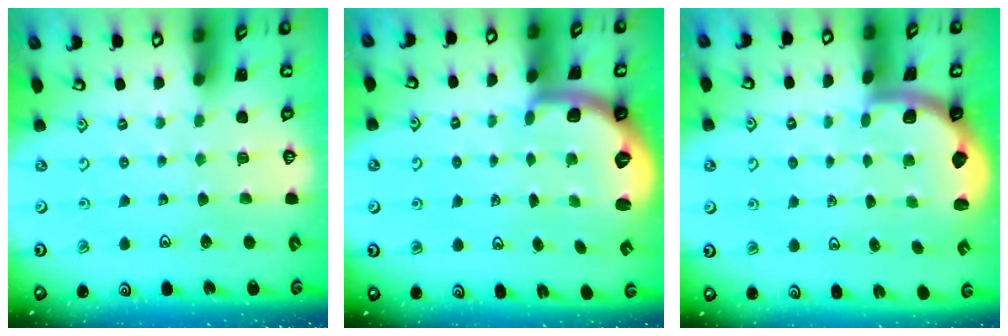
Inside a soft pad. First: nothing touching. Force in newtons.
{"total": 1.9, "press": 1.8, "slide": 0.5}
{"total": 2.0, "press": 2.0, "slide": 0.5}